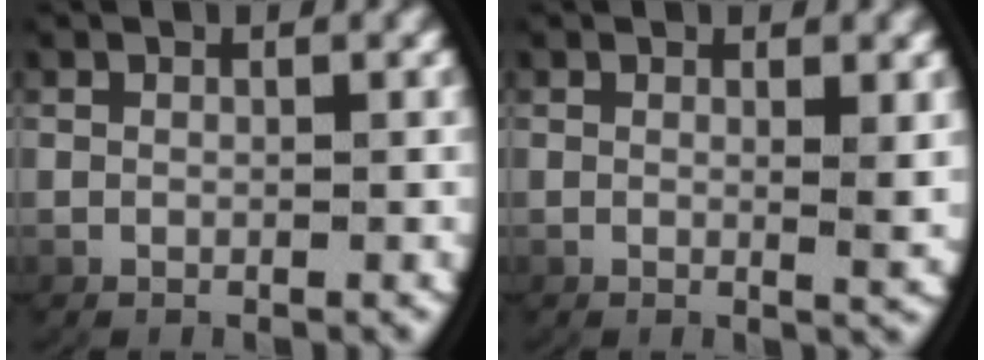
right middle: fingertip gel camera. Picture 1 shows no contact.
{"total": 1.3, "force": [0.4, -0.2, 1.3], "torque": [-0.020, -0.013, 0.010]}